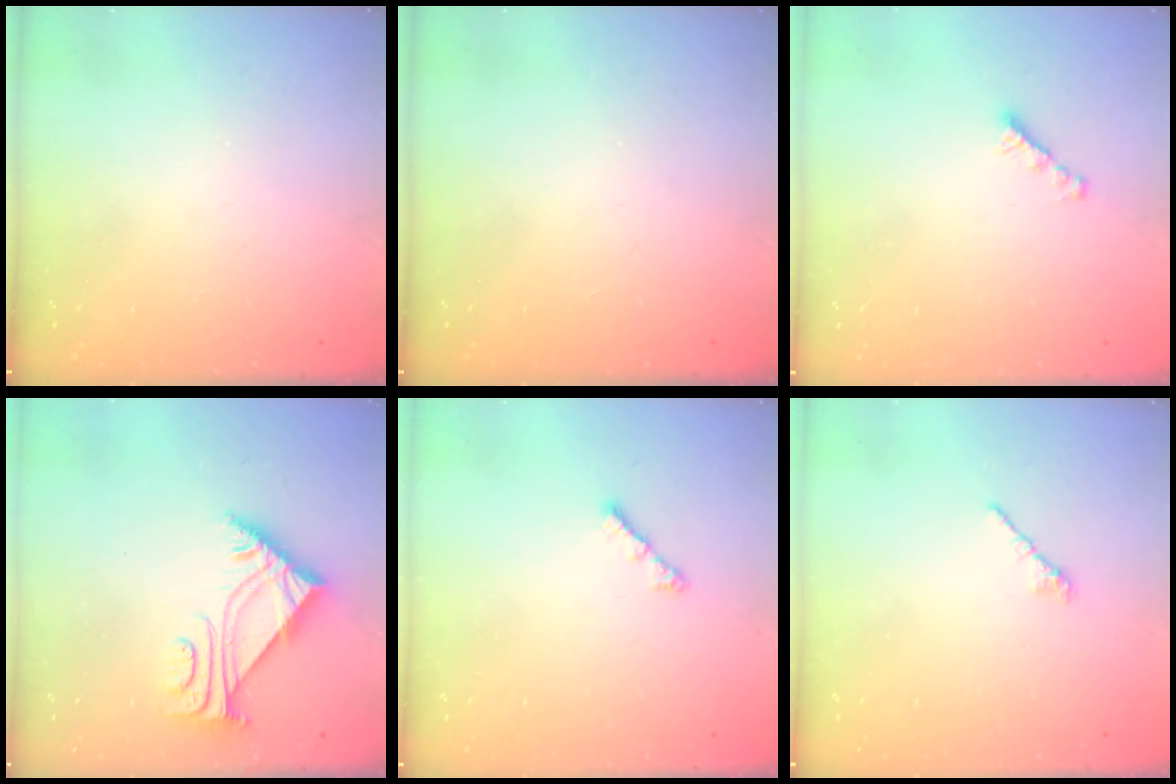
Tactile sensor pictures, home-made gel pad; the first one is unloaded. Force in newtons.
{"total": 0.0}
{"total": 2.7, "press": 2.7, "slide": 0.2}
{"total": 5.5, "press": 5.4, "slide": 0.8}
{"total": 3.0, "press": 2.9, "slide": 0.6}
{"total": 2.4, "press": 2.3, "slide": 0.7}